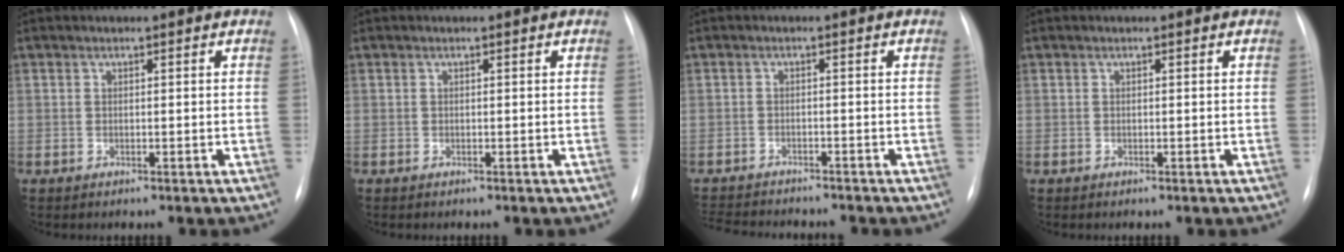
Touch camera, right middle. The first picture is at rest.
{"total": 0.0}
{"total": 10.4, "force": [-9.7, 1.9, 3.5], "torque": [-0.064, -0.006, -0.135]}
{"total": 0.0}